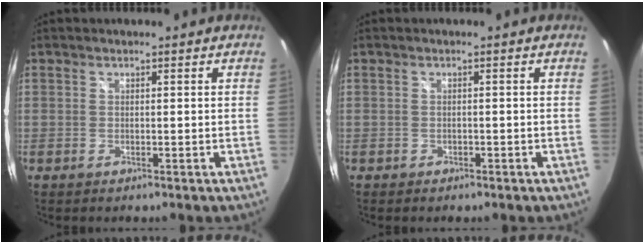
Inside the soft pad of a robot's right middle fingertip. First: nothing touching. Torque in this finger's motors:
{"motor_torque": [-0.12, 0.04, 0.07, 0.01]}